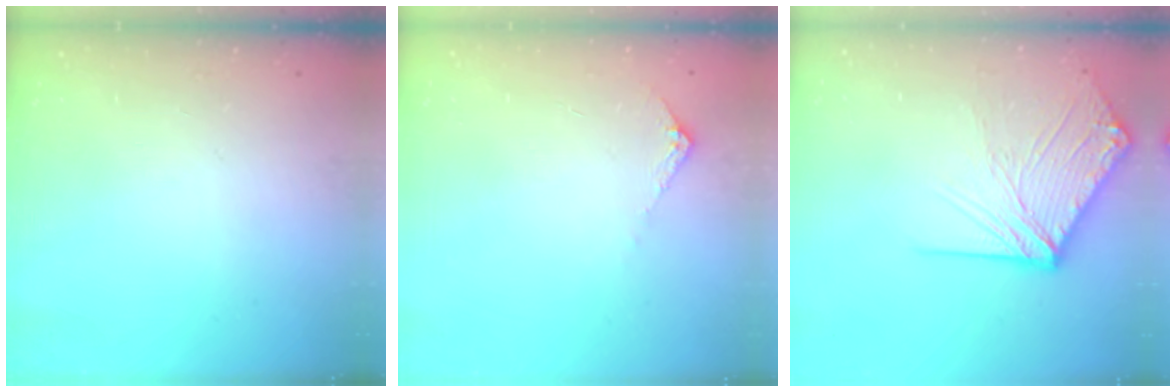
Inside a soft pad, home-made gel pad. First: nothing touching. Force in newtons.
{"total": 5.8, "press": 5.8, "slide": 0.8}
{"total": 12.5, "press": 12.4, "slide": 1.9}